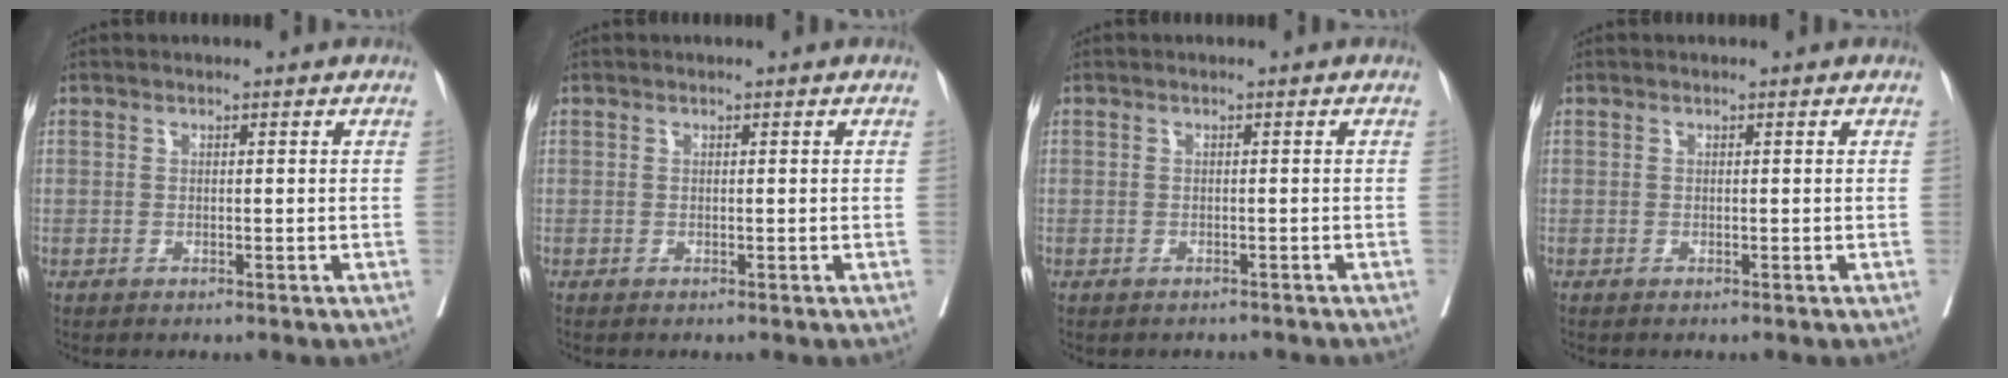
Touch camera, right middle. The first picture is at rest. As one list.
[{"total": 0.0}, {"total": 2.3, "force": [-2.2, 0.6, 0.5], "torque": [-0.009, -0.002, -0.030]}, {"total": 0.0}]